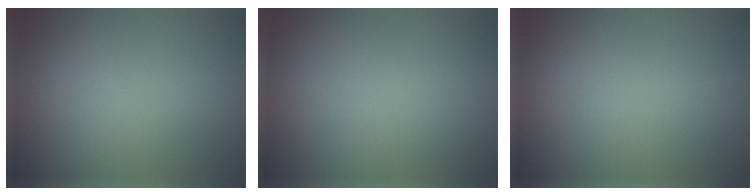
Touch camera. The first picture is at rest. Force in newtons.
{"total": 0.0}
{"total": 0.0}